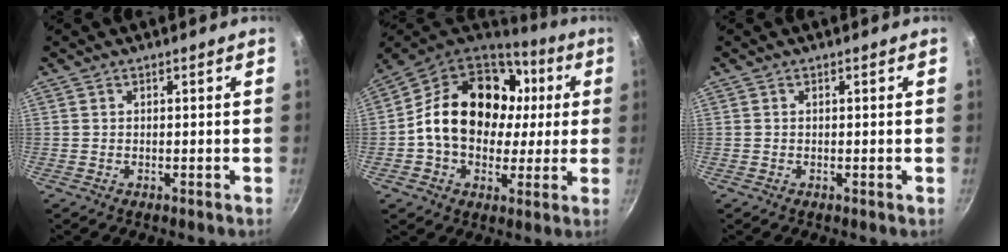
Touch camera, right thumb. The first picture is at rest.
{"total": 23.1, "force": [2.5, 17.3, 15.0], "torque": [-0.234, 0.031, 0.035]}
{"total": 0.0}